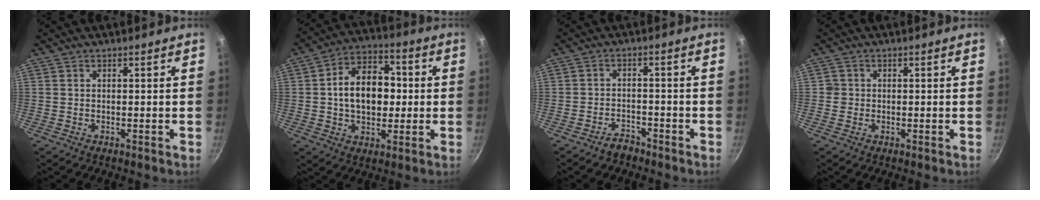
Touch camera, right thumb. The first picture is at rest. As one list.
[{"total": 14.1, "force": [0.5, 9.8, 10.2], "torque": [-0.124, 0.026, -0.004]}, {"total": 3.1, "force": [-2.6, 1.5, 0.6], "torque": [0.005, 0.035, -0.040]}, {"total": 1.4, "force": [-0.2, 1.4, 0.3], "torque": [0.001, 0.004, -0.005]}]